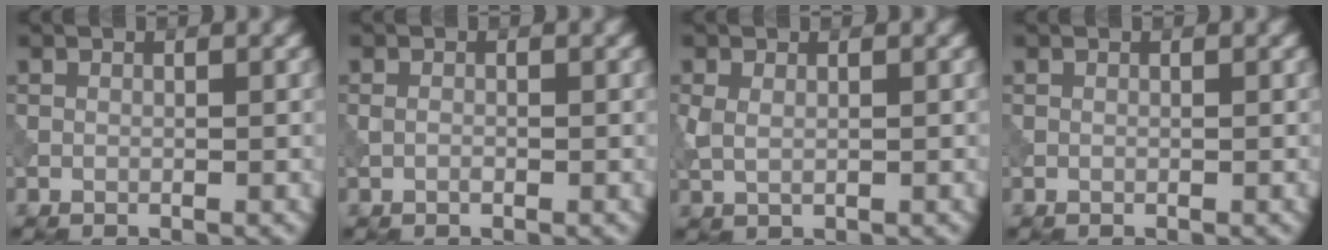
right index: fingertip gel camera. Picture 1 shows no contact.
{"total": 0.8, "force": [-0.2, 0.4, 0.6], "torque": [-0.014, 0.000, -0.005]}
{"total": 1.7, "force": [0.3, 1.0, 1.3], "torque": [-0.032, 0.000, 0.008]}
{"total": 0.0}